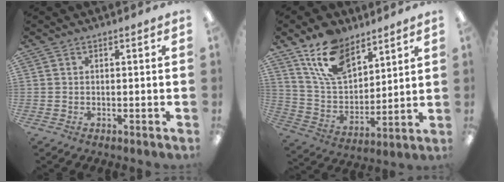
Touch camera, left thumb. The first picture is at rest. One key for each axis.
{"total": 15.4, "fx": 10.4, "fy": 8.2, "fz": 7.9, "tx": -0.154, "ty": -0.045, "tz": 0.197}